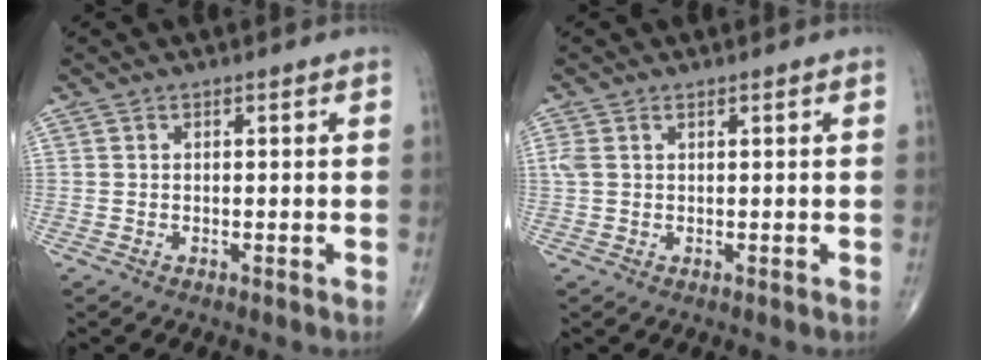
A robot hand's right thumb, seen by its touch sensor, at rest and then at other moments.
{"total": 2.0, "force": [0.7, 1.0, 1.6], "torque": [-0.058, 0.015, 0.020]}